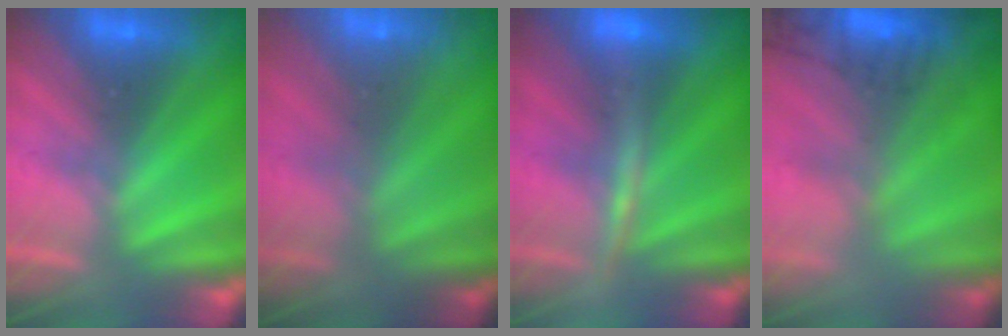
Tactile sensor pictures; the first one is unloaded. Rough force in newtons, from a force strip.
{"total": 9.0}
{"total": 2.5}
{"total": 7.7}